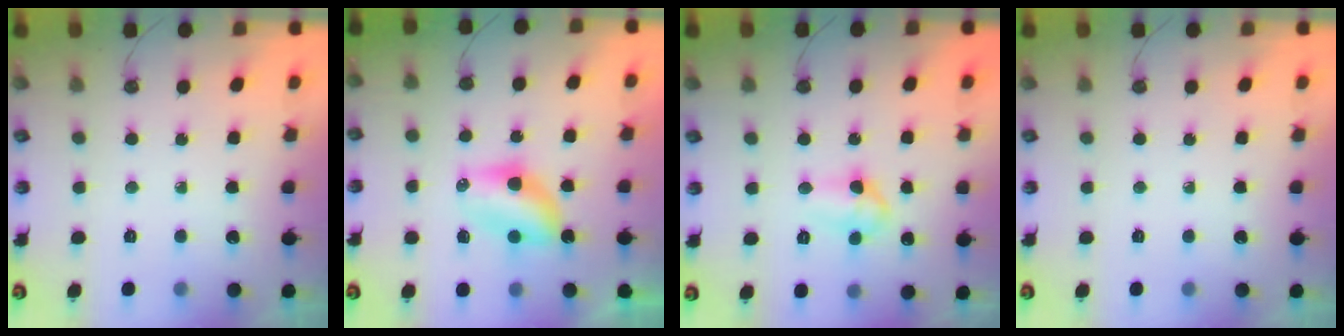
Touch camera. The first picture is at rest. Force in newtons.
{"total": 6.3, "press": 6.3, "slide": 0.3}
{"total": 7.3, "press": 7.2, "slide": 0.8}
{"total": 0.0}